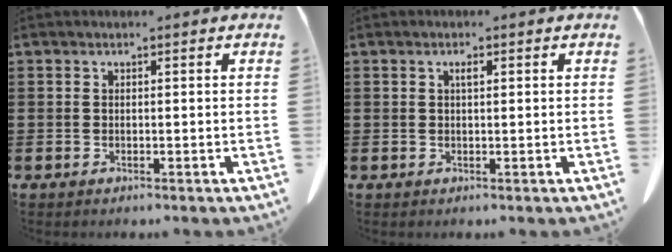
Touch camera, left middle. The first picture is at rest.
{"total": 1.1, "force": [0.3, 0.3, 1.0], "torque": [-0.020, 0.002, 0.005]}